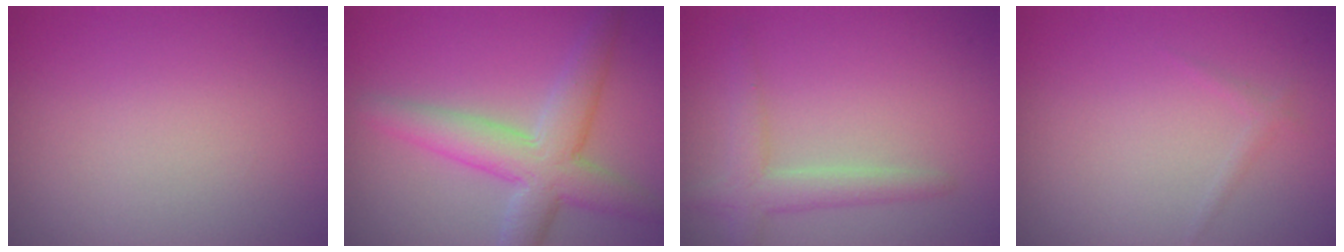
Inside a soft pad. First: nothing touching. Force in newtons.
{"total": 5.6, "press": 5.6, "slide": 0.2}
{"total": 2.7, "press": 2.7, "slide": 0.2}
{"total": 0.7, "press": 0.7, "slide": 0.1}